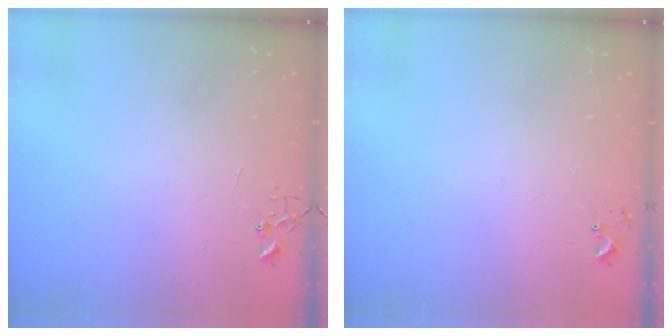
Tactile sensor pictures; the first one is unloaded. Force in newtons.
{"total": 5.5, "press": 5.4, "slide": 0.4}